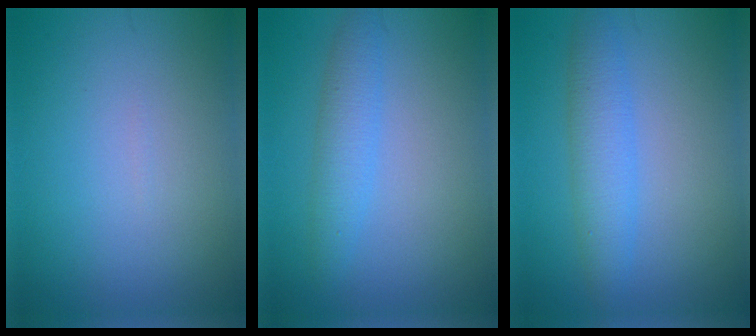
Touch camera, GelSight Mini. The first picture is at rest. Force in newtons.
{"total": 2.6, "press": 2.6, "slide": 0.2}
{"total": 3.4, "press": 3.4, "slide": 0.1}